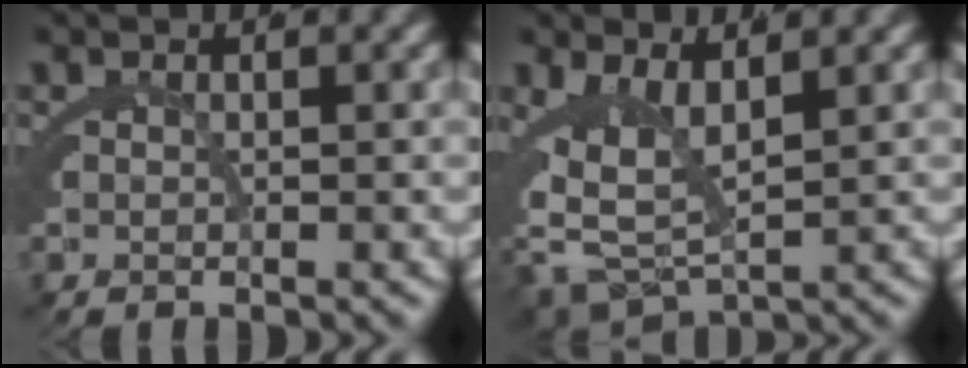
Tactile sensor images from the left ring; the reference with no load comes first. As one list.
[{"total": 7.0, "force": [-0.5, 5.2, 4.7], "torque": [-0.123, -0.036, 0.009]}]